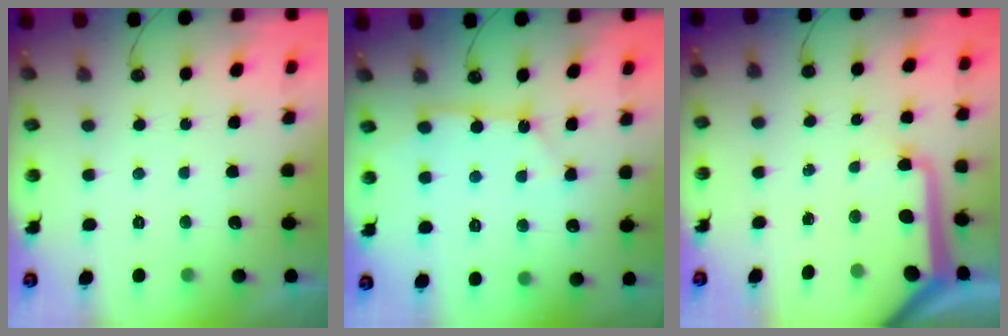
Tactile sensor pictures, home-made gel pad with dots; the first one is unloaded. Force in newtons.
{"total": 3.0, "press": 3.0, "slide": 0.2}
{"total": 12.9, "press": 12.8, "slide": 1.2}